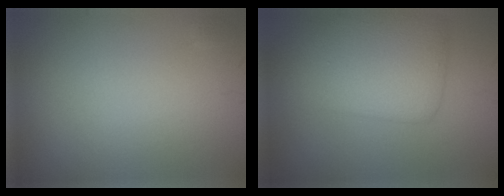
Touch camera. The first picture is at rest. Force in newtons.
{"total": 6.0, "press": 6.0, "slide": 0.1}